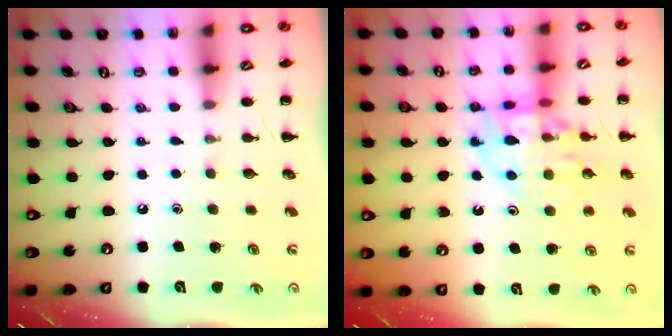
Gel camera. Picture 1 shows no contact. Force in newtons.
{"total": 14.3, "press": 14.2, "slide": 1.9}